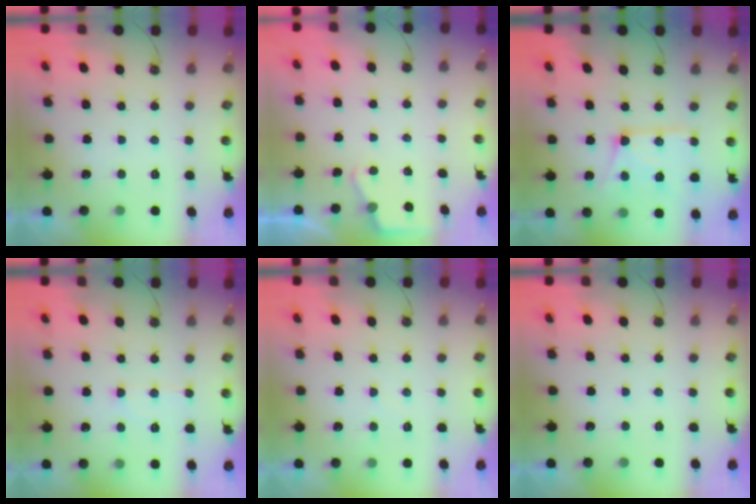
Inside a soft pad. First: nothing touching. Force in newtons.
{"total": 3.0, "press": 2.9, "slide": 0.5}
{"total": 15.1, "press": 15.1, "slide": 1.1}
{"total": 7.0, "press": 6.9, "slide": 0.5}
{"total": 4.7, "press": 4.7, "slide": 0.5}
{"total": 0.0}